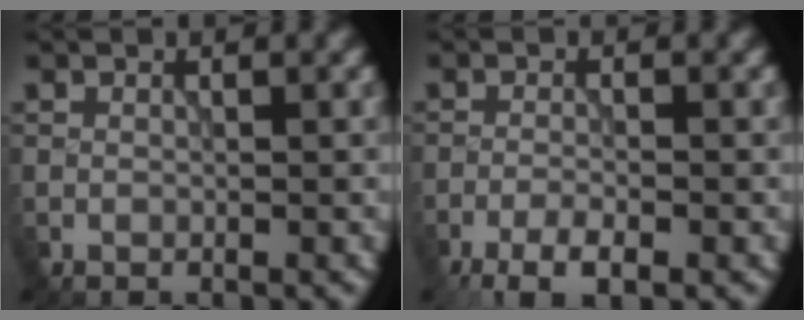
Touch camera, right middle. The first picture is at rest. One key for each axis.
{"total": 3.7, "fx": -2.6, "fy": 0.8, "fz": 2.6, "tx": -0.049, "ty": -0.005, "tz": -0.048}